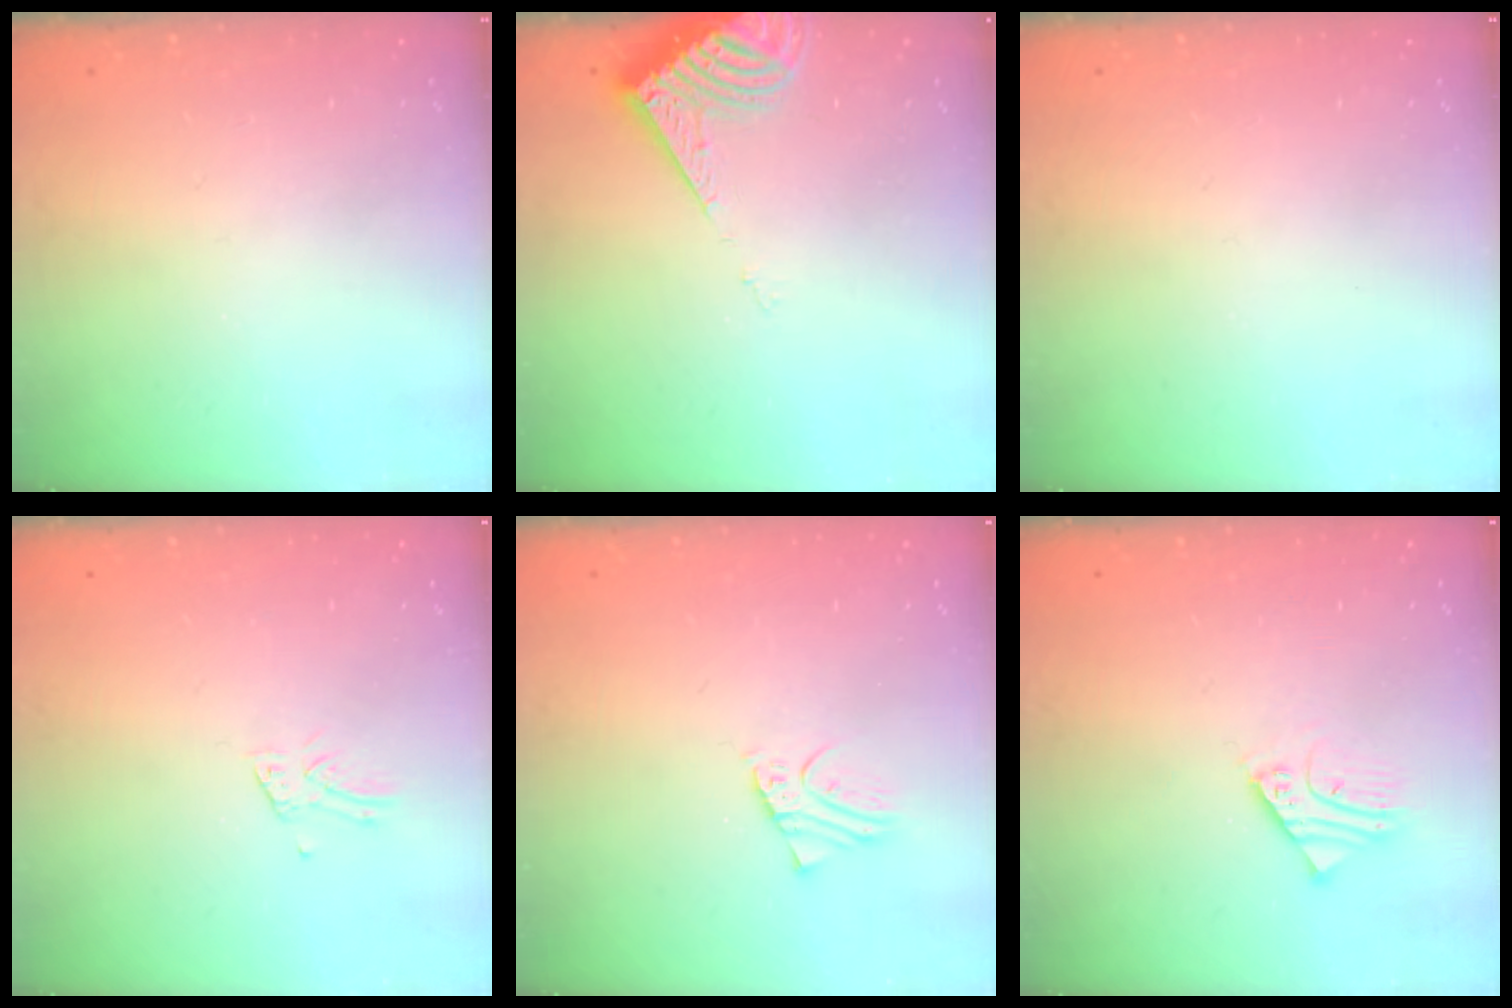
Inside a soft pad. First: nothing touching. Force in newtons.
{"total": 7.9, "press": 7.9, "slide": 0.8}
{"total": 0.0}
{"total": 1.2, "press": 1.2, "slide": 0.1}
{"total": 2.0, "press": 2.0, "slide": 0.1}
{"total": 2.5, "press": 2.5, "slide": 0.2}